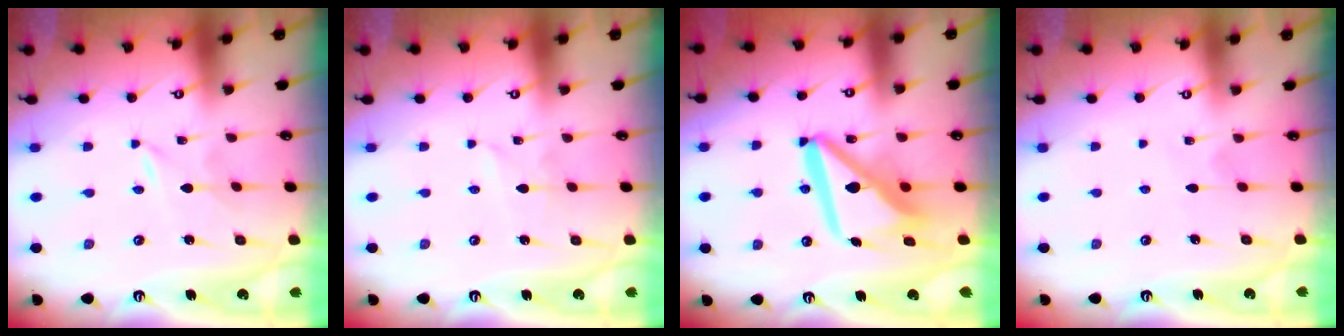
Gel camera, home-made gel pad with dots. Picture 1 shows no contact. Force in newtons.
{"total": 1.9, "press": 1.9, "slide": 0.3}
{"total": 14.6, "press": 14.5, "slide": 1.9}
{"total": 3.4, "press": 3.4, "slide": 0.3}